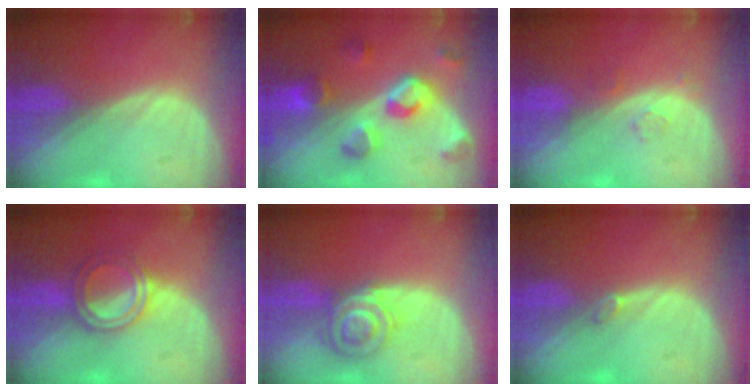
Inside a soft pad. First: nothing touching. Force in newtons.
{"total": 7.3, "press": 7.3, "slide": 0.8}
{"total": 1.7, "press": 1.7, "slide": 0.2}
{"total": 4.9, "press": 4.9, "slide": 0.3}
{"total": 7.1, "press": 6.0, "slide": 3.8}
{"total": 0.9, "press": 0.9, "slide": 0.3}